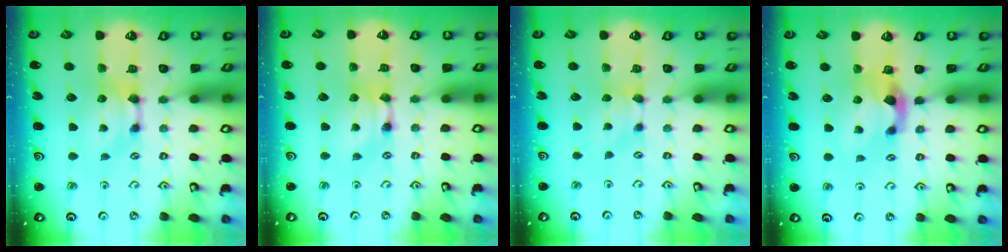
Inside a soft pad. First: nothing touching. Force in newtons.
{"total": 1.5, "press": 1.5, "slide": 0.2}
{"total": 1.2, "press": 1.1, "slide": 0.4}
{"total": 2.2, "press": 1.9, "slide": 1.2}